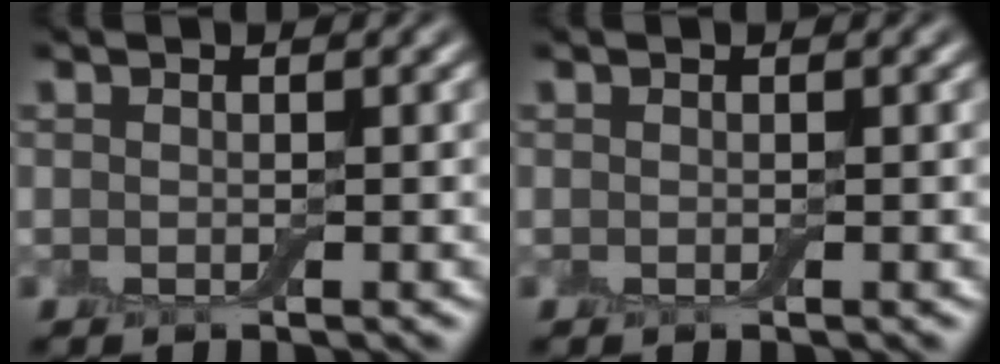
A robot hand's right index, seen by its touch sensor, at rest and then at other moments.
{"total": 0.0}